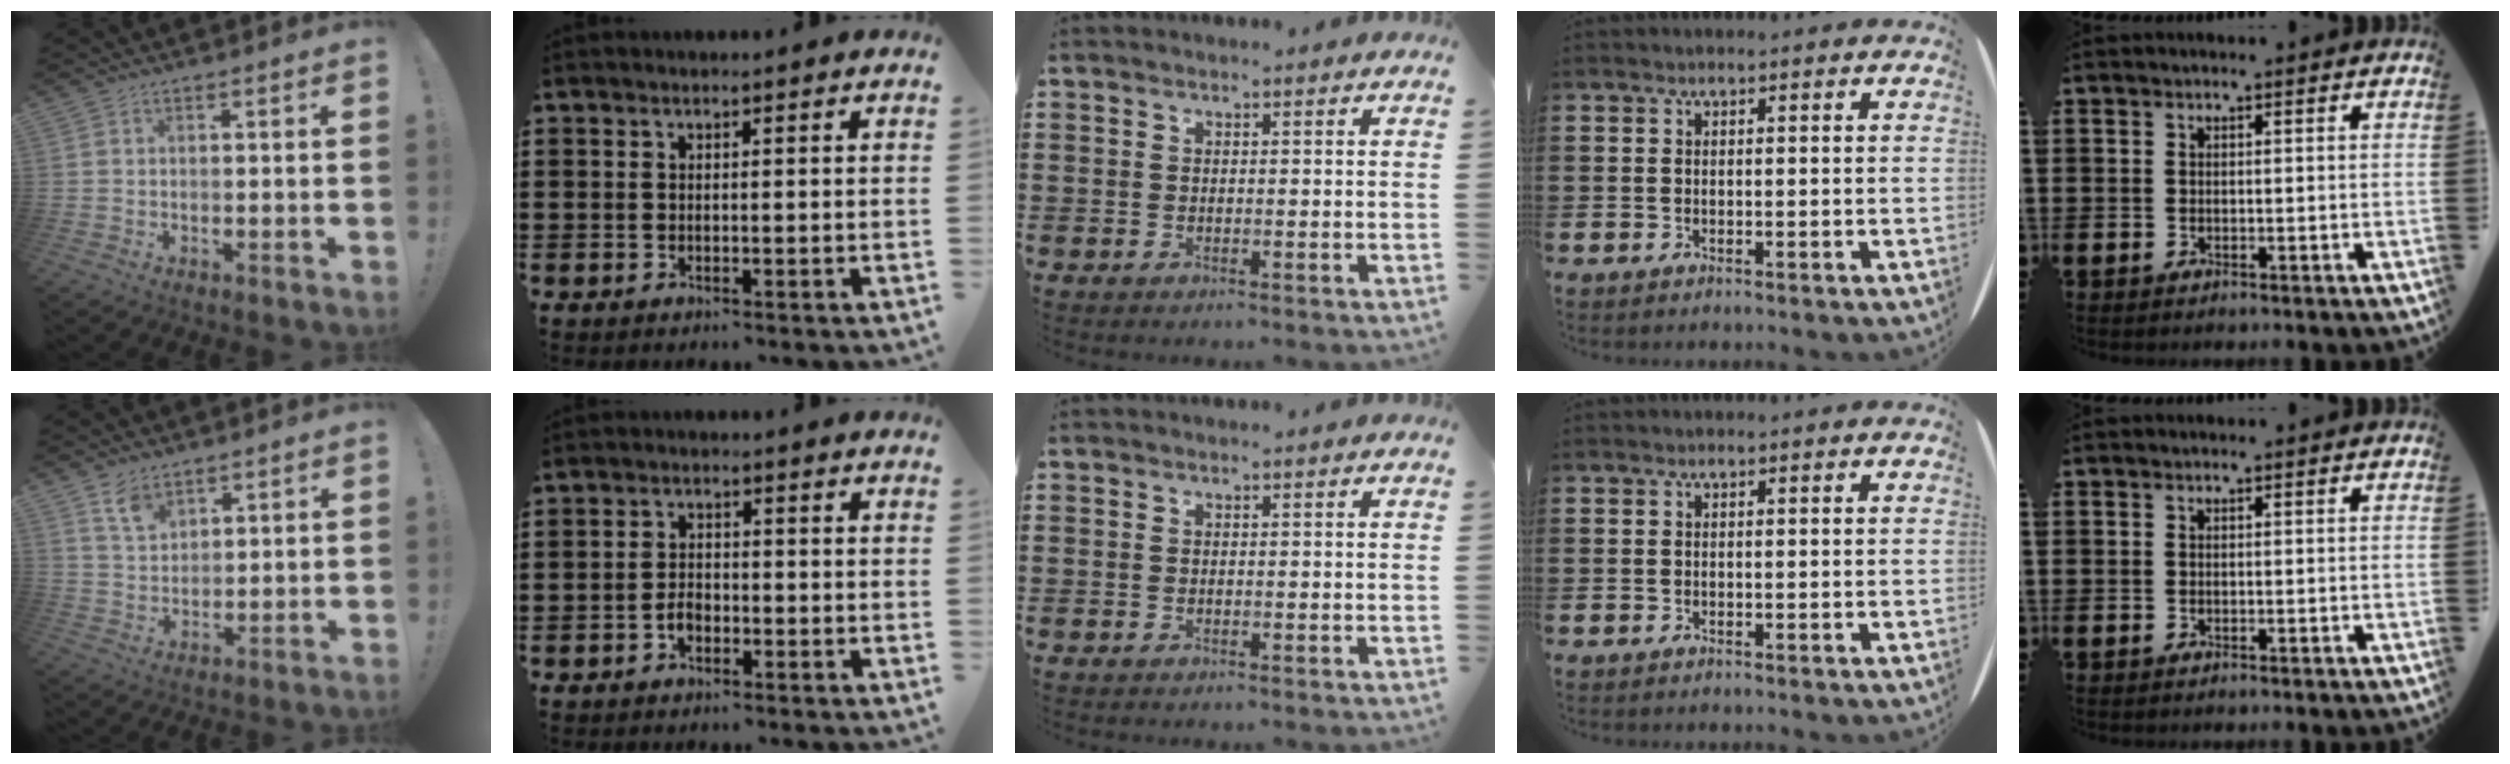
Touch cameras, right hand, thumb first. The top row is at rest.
{"thumb": {"total": 6.8, "force": [5.0, 3.7, 2.9], "torque": [-0.051, -0.028, 0.094]}, "index": {"total": 2.5, "force": [-1.2, 1.5, 1.5], "torque": [-0.031, 0.003, -0.025]}}